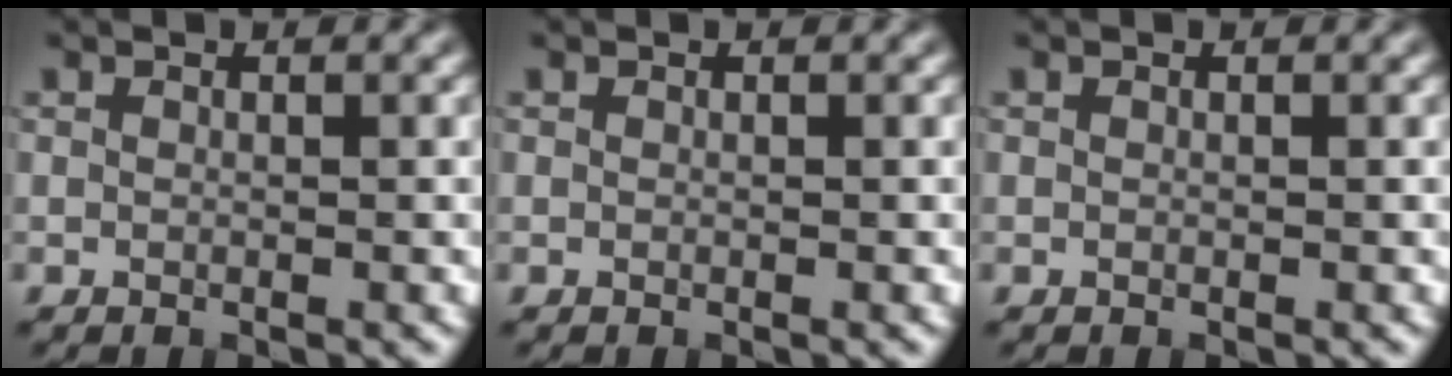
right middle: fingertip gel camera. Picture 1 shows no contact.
{"total": 0.0}
{"total": 0.0}